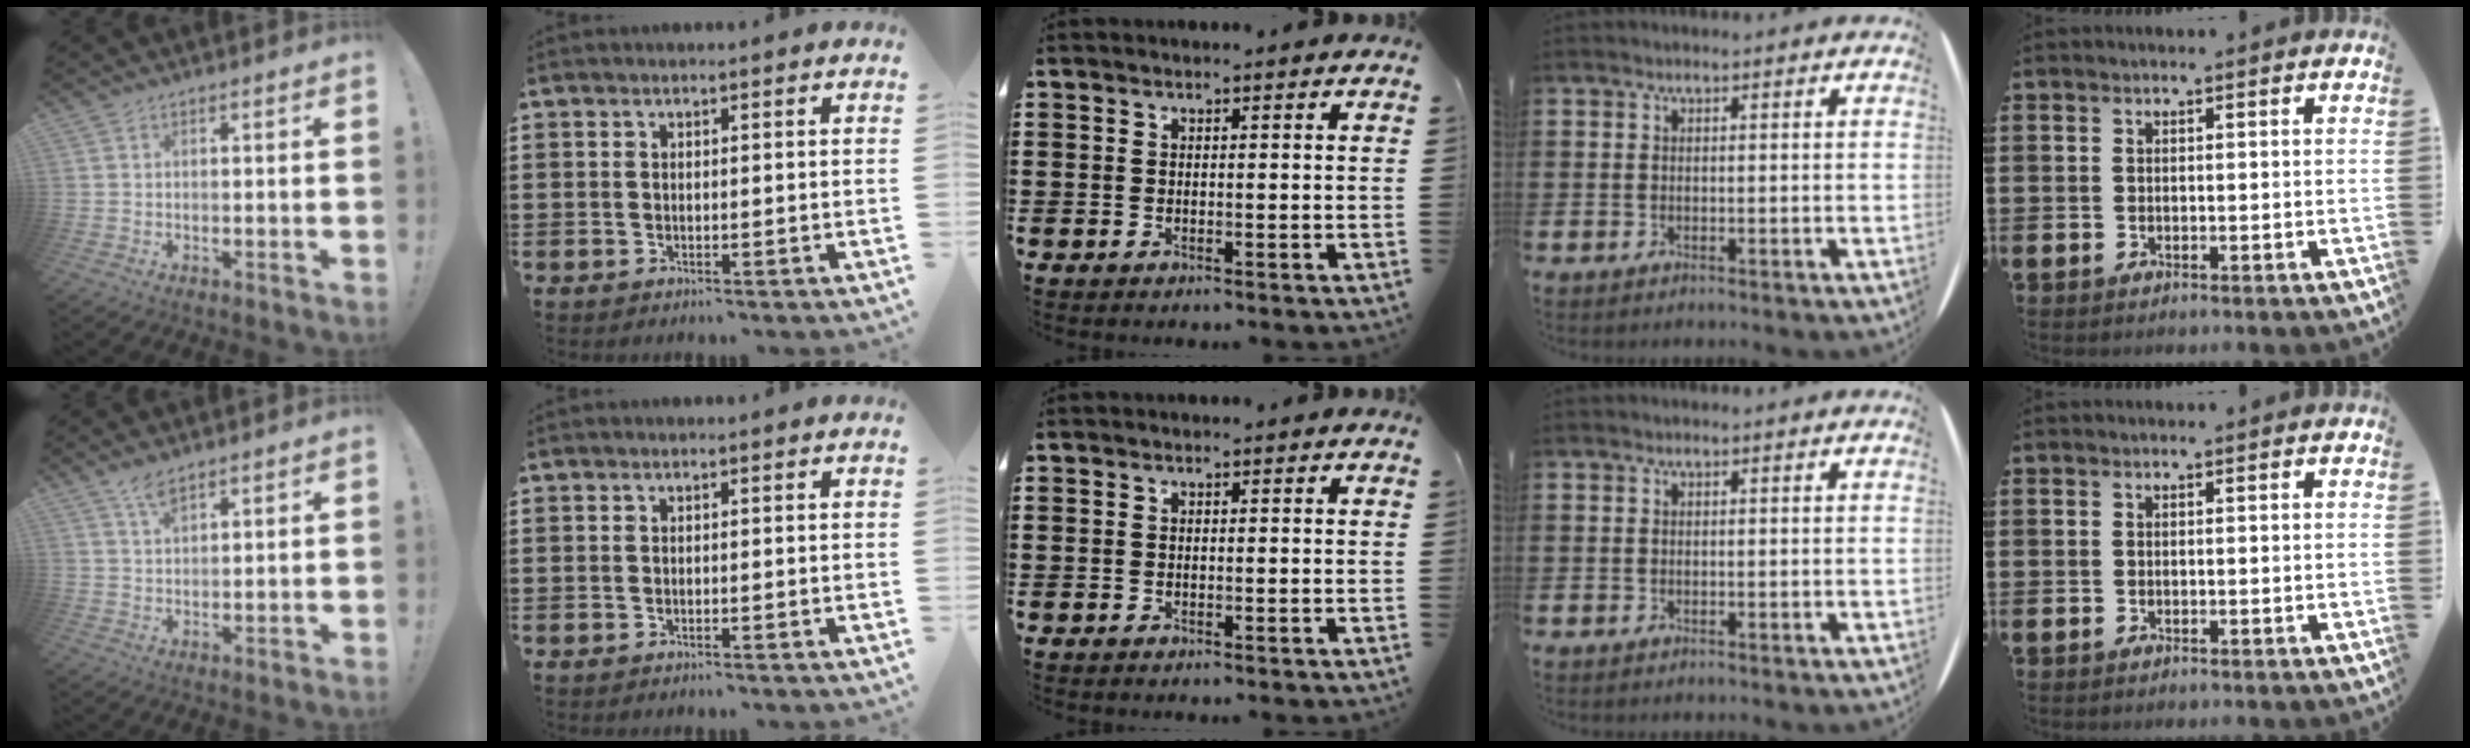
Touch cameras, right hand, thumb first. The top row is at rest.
{"thumb": {"total": 4.3, "force": [3.2, 1.4, 2.5], "torque": [-0.040, -0.018, 0.055]}}